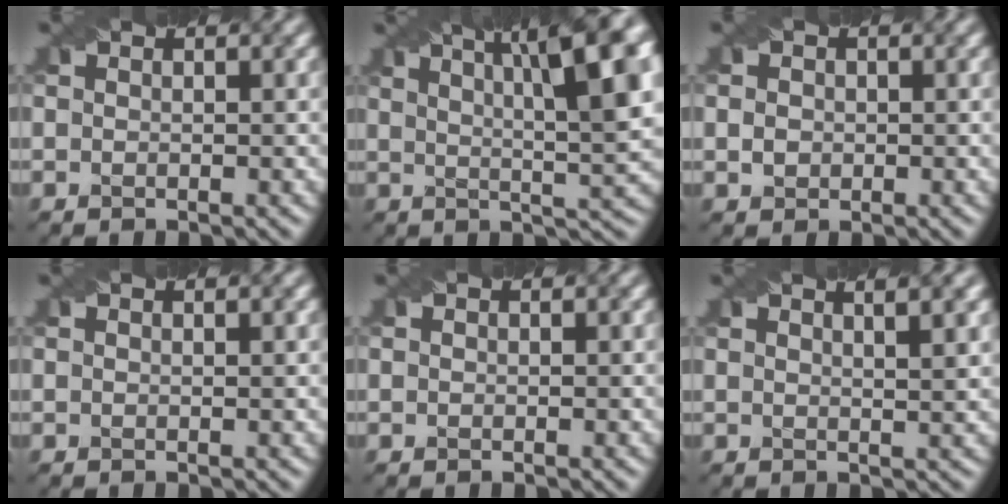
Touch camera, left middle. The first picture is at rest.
{"total": 12.5, "force": [5.5, 3.3, 10.7], "torque": [-0.117, 0.026, 0.076]}
{"total": 1.5, "force": [0.0, 1.3, 0.7], "torque": [-0.014, 0.000, -0.002]}
{"total": 0.8, "force": [0.5, 0.1, 0.5], "torque": [-0.008, 0.001, 0.006]}
{"total": 0.0}
{"total": 4.7, "force": [2.8, 1.6, 3.5], "torque": [-0.017, 0.023, 0.009]}